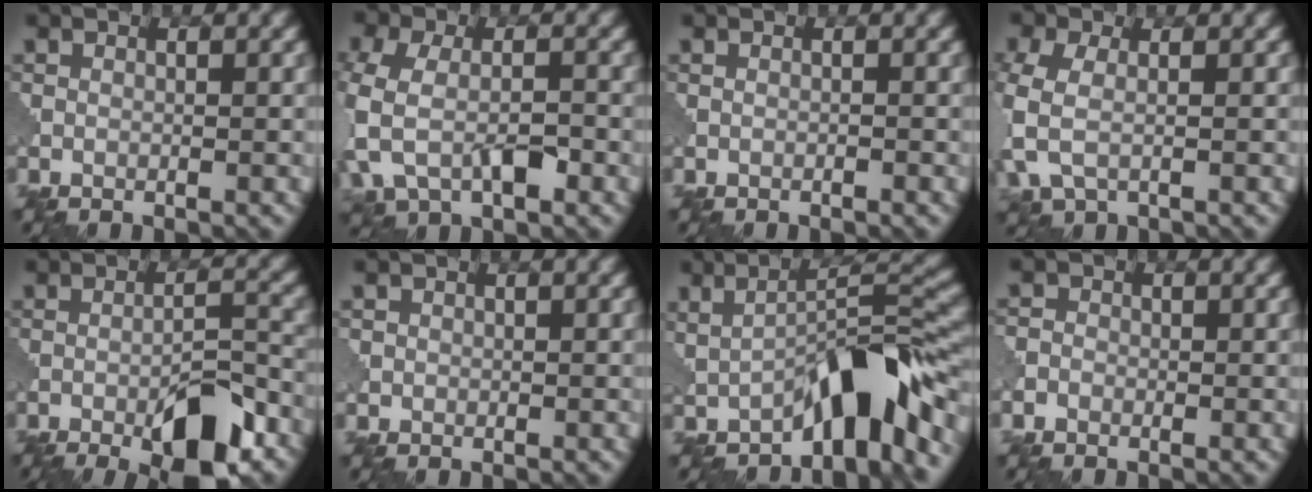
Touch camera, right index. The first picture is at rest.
{"total": 6.7, "force": [-2.2, 4.2, 4.8], "torque": [-0.120, -0.008, -0.045]}
{"total": 0.0}
{"total": 5.0, "force": [-0.9, 3.1, 3.8], "torque": [-0.106, -0.002, -0.025]}
{"total": 7.8, "force": [-4.2, 2.0, 6.2], "torque": [-0.094, 0.003, -0.061]}
{"total": 0.7, "force": [0.0, 0.7, 0.0], "torque": [0.009, -0.004, 0.000]}
{"total": 7.1, "force": [-3.0, 1.8, 6.1], "torque": [-0.082, 0.014, -0.049]}
{"total": 1.5, "force": [-0.4, 1.4, 0.5], "torque": [0.005, 0.007, -0.015]}